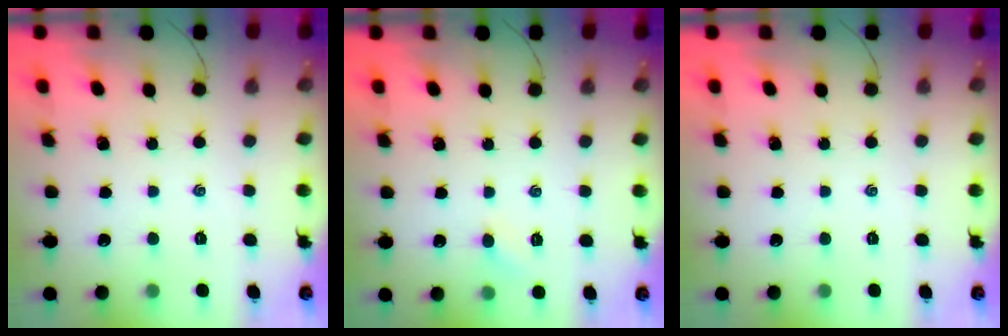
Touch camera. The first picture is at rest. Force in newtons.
{"total": 2.5, "press": 2.4, "slide": 0.7}
{"total": 0.0}